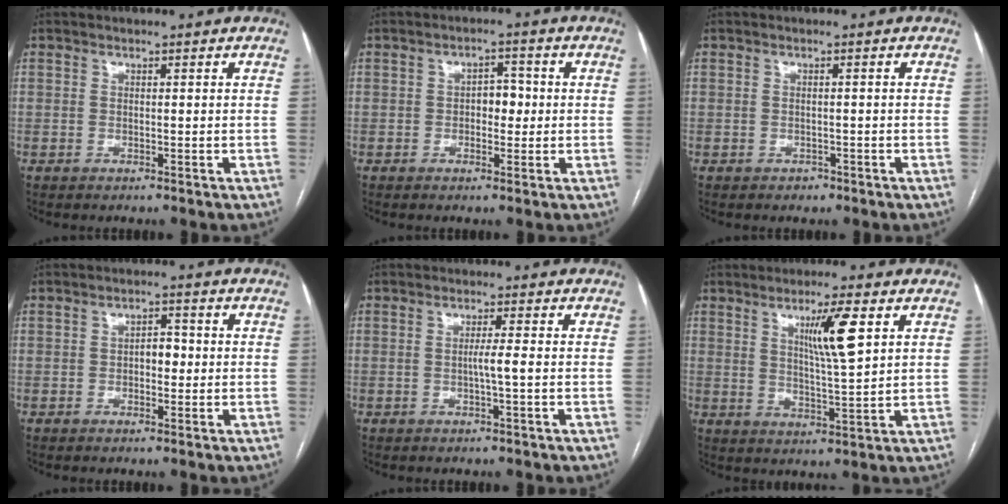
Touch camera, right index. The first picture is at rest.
{"total": 3.0, "force": [-0.1, 1.8, 2.4], "torque": [-0.030, 0.009, -0.001]}
{"total": 1.2, "force": [-0.8, 0.9, 0.2], "torque": [-0.003, 0.003, -0.010]}
{"total": 2.7, "force": [-0.2, 1.5, 2.2], "torque": [-0.028, 0.008, -0.004]}
{"total": 2.1, "force": [-0.3, -0.5, 2.0], "torque": [-0.035, 0.000, -0.007]}
{"total": 7.8, "force": [3.1, 0.1, 7.1], "torque": [-0.123, -0.005, 0.055]}